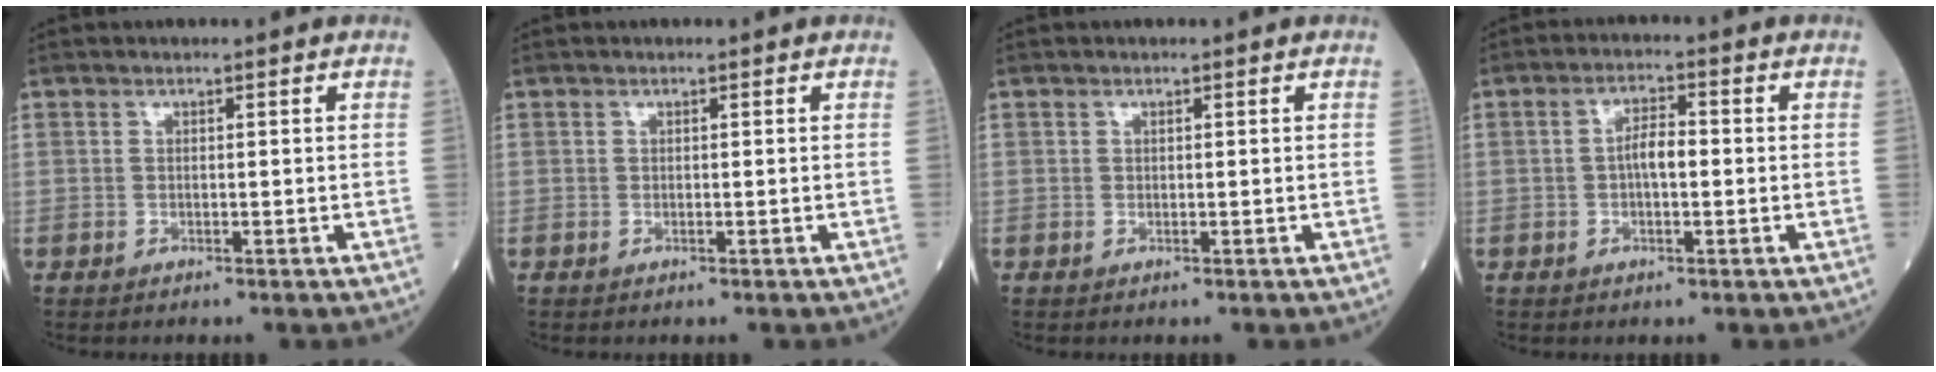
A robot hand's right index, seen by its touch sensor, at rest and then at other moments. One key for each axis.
{"total": 0.0}
{"total": 0.0}
{"total": 3.7, "fx": -0.3, "fy": 1.2, "fz": 3.5, "tx": -0.064, "ty": 0.011, "tz": -0.007}